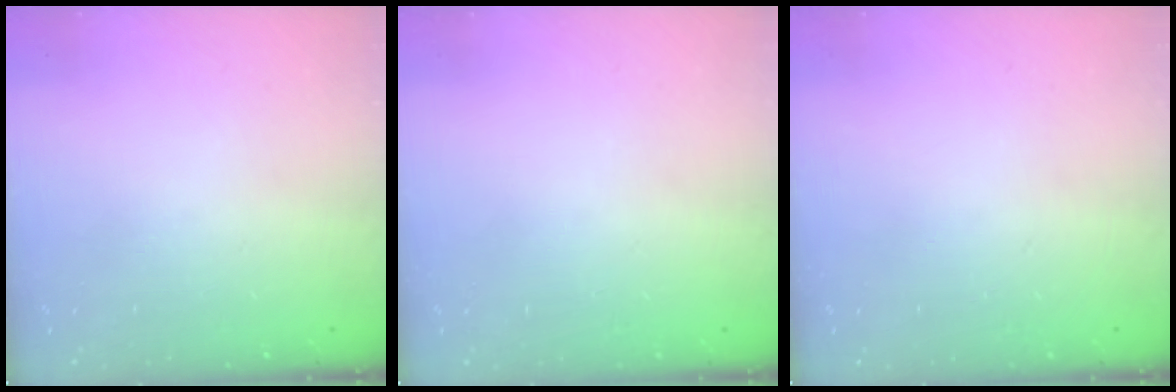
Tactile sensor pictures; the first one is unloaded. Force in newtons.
{"total": 0.0}
{"total": 0.0}